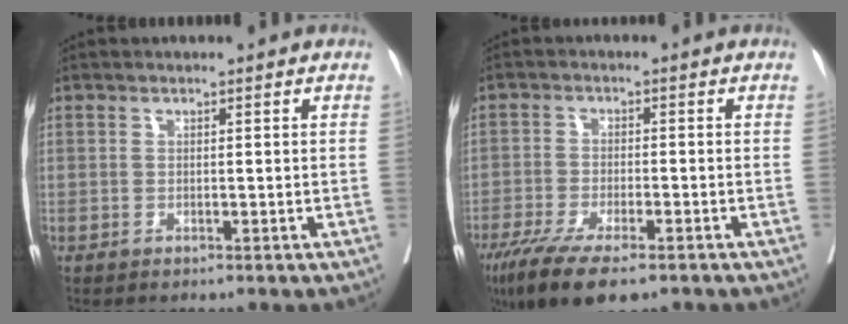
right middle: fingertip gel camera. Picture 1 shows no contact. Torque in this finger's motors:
{"motor_torque": [1.20, -0.93, 0.25, 0.15]}